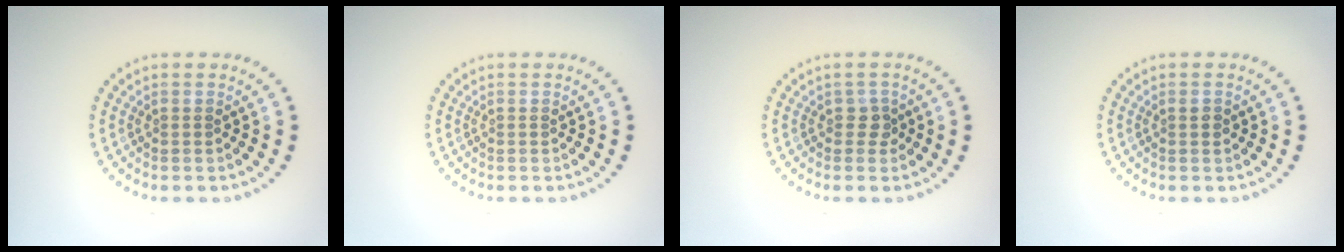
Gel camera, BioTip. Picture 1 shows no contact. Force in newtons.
{"total": 0.0}
{"total": 1.2, "press": 1.0, "slide": 0.7}
{"total": 0.7, "press": 0.7, "slide": 0.1}